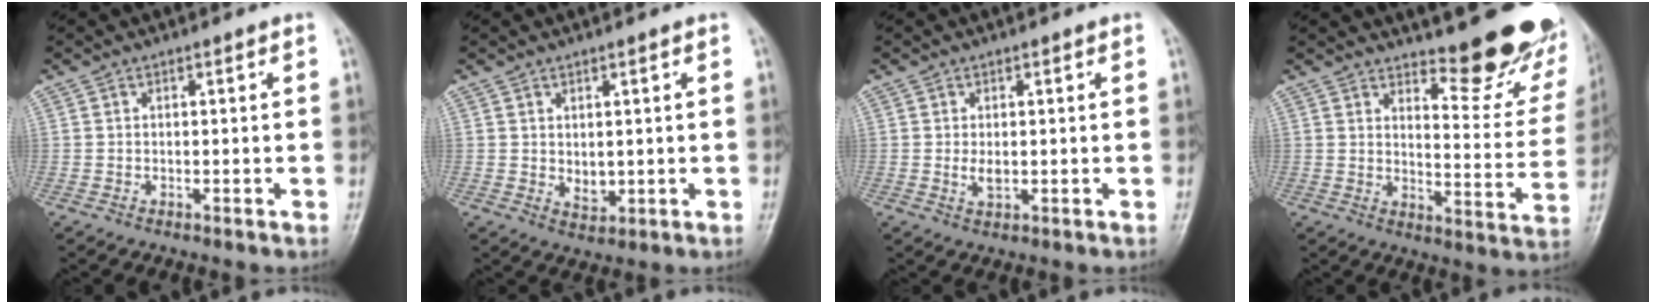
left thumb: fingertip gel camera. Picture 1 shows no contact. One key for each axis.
{"total": 3.0, "fx": 0.6, "fy": 1.9, "fz": 2.2, "tx": -0.028, "ty": -0.012, "tz": 0.018}
{"total": 2.2, "fx": 0.2, "fy": 1.2, "fz": 1.9, "tx": -0.031, "ty": -0.005, "tz": 0.008}
{"total": 17.0, "fx": 14.4, "fy": 4.7, "fz": 7.8, "tx": -0.052, "ty": -0.135, "tz": 0.173}